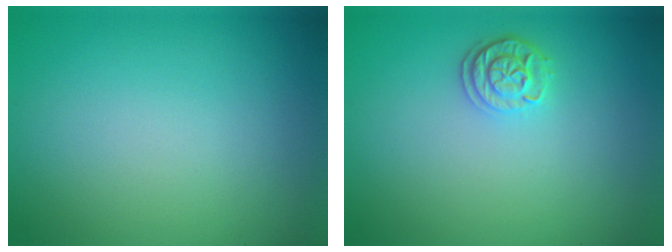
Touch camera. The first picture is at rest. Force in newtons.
{"total": 2.2, "press": 1.9, "slide": 1.1}